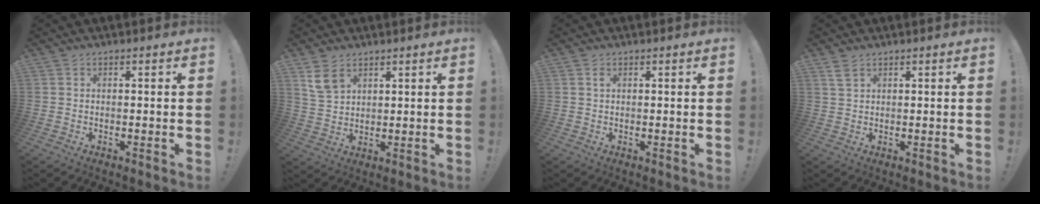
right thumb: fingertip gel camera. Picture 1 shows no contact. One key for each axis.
{"total": 6.8, "fx": 4.4, "fy": 4.1, "fz": 3.2, "tx": -0.053, "ty": -0.015, "tz": 0.086}
{"total": 0.9, "fx": 0.5, "fy": 0.6, "fz": 0.5, "tx": -0.011, "ty": 0.002, "tz": 0.009}
{"total": 2.7, "fx": 1.8, "fy": 1.1, "fz": 1.6, "tx": -0.020, "ty": -0.007, "tz": 0.033}